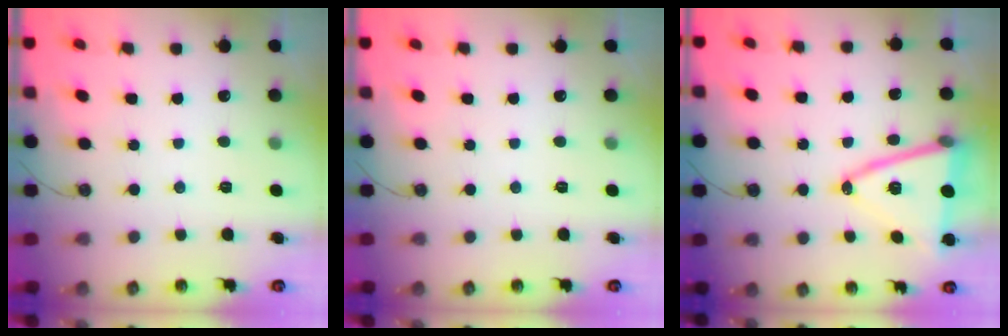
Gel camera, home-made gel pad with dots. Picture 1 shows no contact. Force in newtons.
{"total": 0.0}
{"total": 16.0, "press": 15.6, "slide": 3.6}